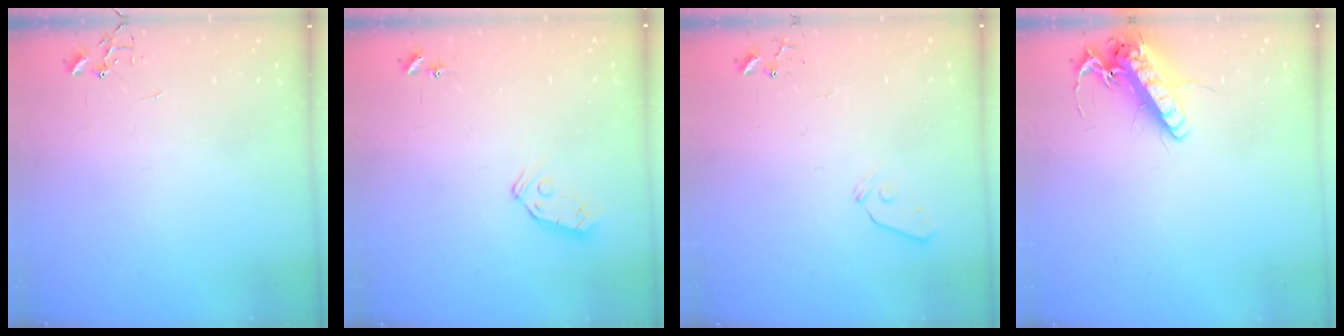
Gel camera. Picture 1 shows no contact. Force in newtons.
{"total": 6.5, "press": 6.5, "slide": 0.4}
{"total": 4.4, "press": 4.3, "slide": 0.6}
{"total": 13.8, "press": 13.6, "slide": 2.4}